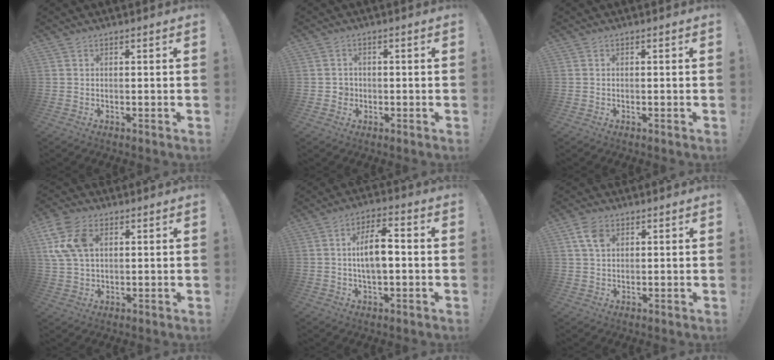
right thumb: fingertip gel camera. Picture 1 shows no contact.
{"total": 2.5, "force": [-0.5, 2.3, 0.7], "torque": [-0.011, 0.004, -0.010]}
{"total": 0.0}
{"total": 12.0, "force": [3.7, 7.9, 8.3], "torque": [-0.174, 0.004, 0.071]}
{"total": 9.0, "force": [-0.2, 4.0, 8.0], "torque": [-0.136, 0.005, -0.010]}
{"total": 6.2, "force": [2.7, 4.2, 3.7], "torque": [-0.064, 0.000, 0.053]}